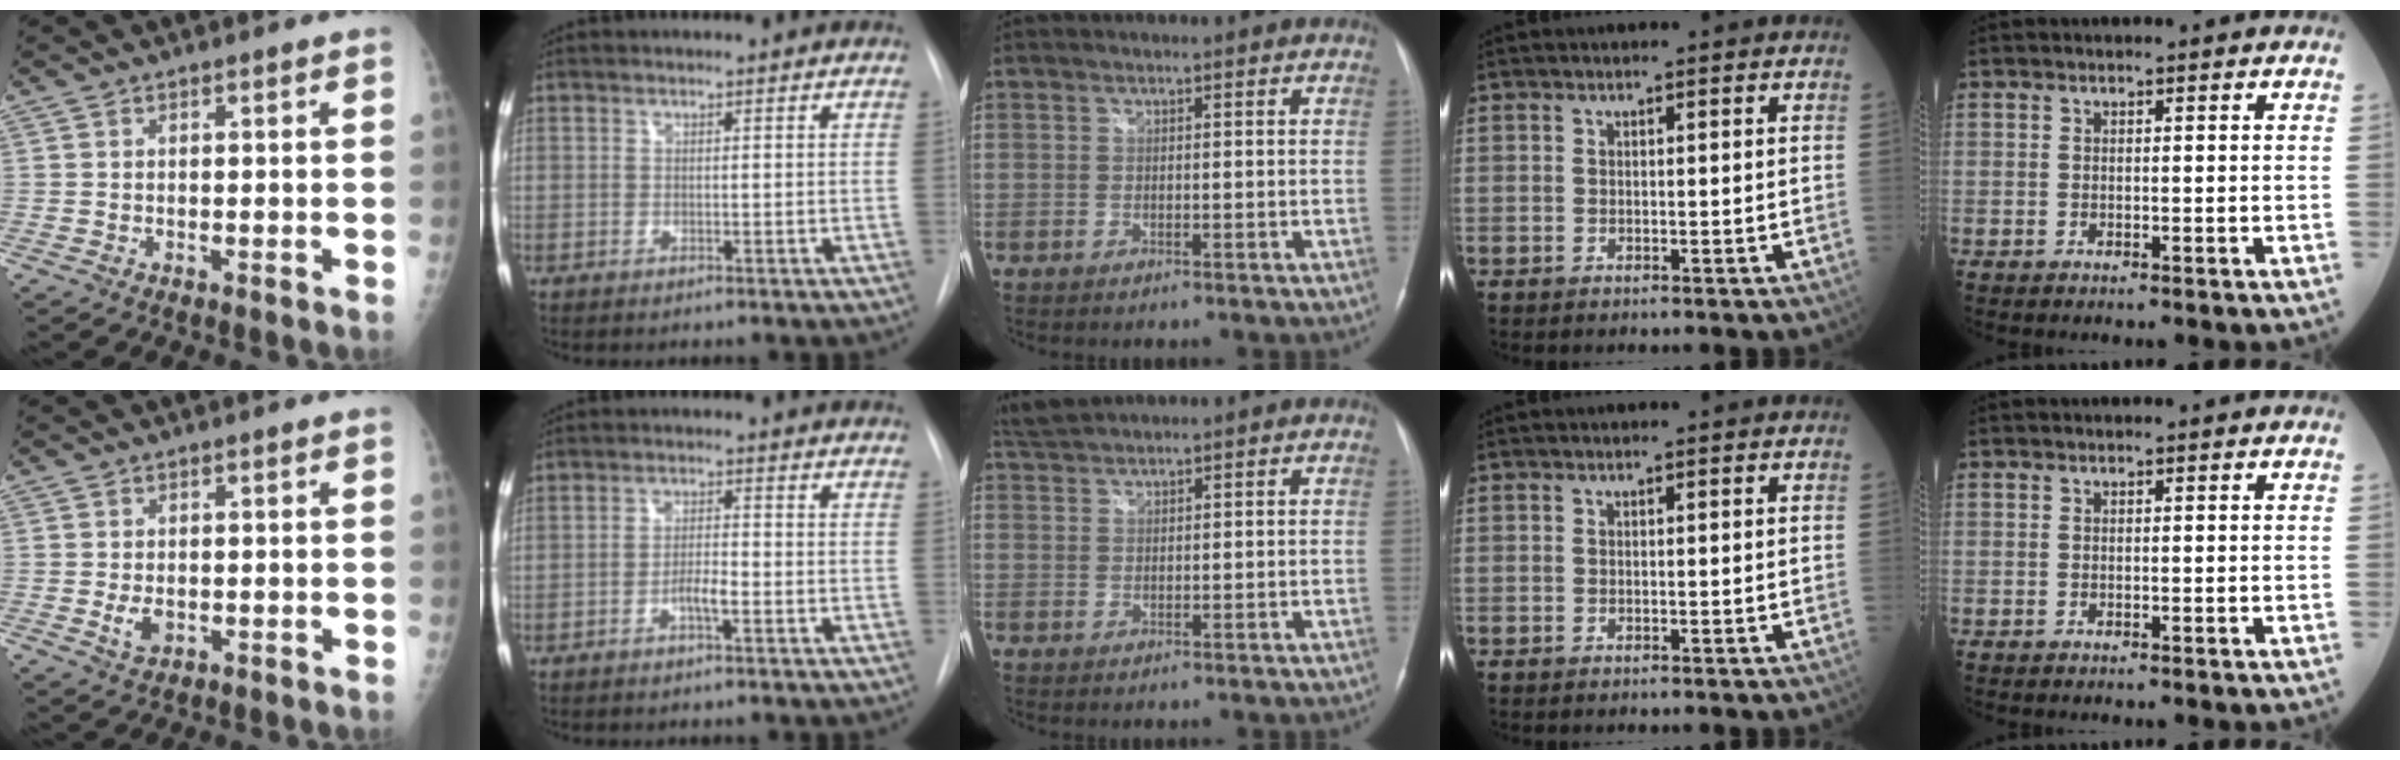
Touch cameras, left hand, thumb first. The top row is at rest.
{"thumb": {"total": 2.9, "force": [-0.4, 1.9, 2.2], "torque": [-0.038, -0.004, -0.002]}, "index": {"total": 2.7, "force": [-1.4, 0.4, 2.3], "torque": [-0.039, 0.003, -0.025]}, "middle": {"total": 2.8, "force": [2.8, -0.1, 0.3], "torque": [-0.019, 0.016, 0.063]}}